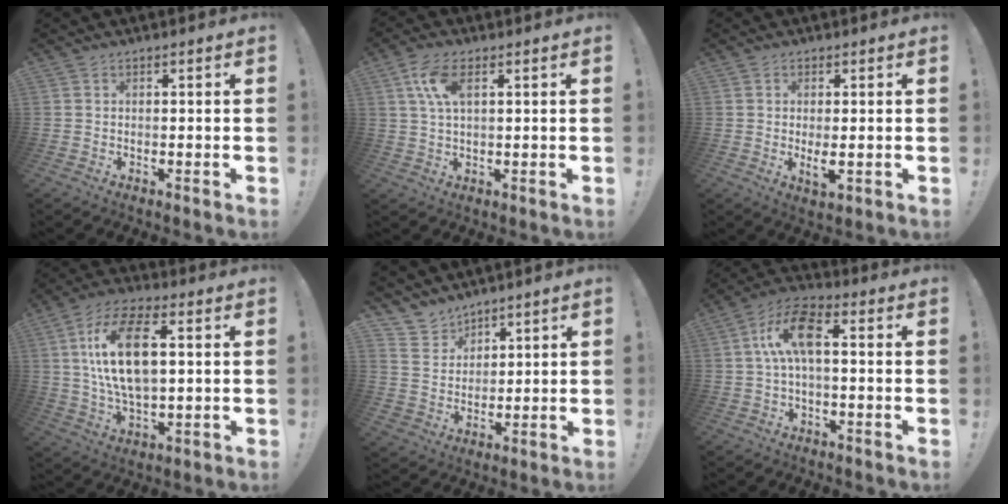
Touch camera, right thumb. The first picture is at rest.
{"total": 7.6, "force": [2.6, 3.6, 6.1], "torque": [-0.111, 0.001, 0.046]}
{"total": 4.3, "force": [0.0, 1.2, 4.1], "torque": [-0.067, -0.016, -0.001]}
{"total": 17.0, "force": [3.1, 8.3, 14.5], "torque": [-0.263, 0.001, 0.048]}
{"total": 7.4, "force": [5.9, 4.5, -0.2], "torque": [0.001, -0.054, 0.118]}
{"total": 11.8, "force": [0.7, 5.5, 10.4], "torque": [-0.194, 0.014, 0.013]}